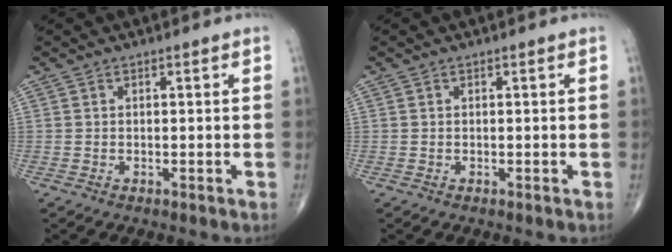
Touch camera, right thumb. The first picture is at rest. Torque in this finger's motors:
{"motor_torque": [0.02, -0.03, 0.03, -0.01, 0.01]}